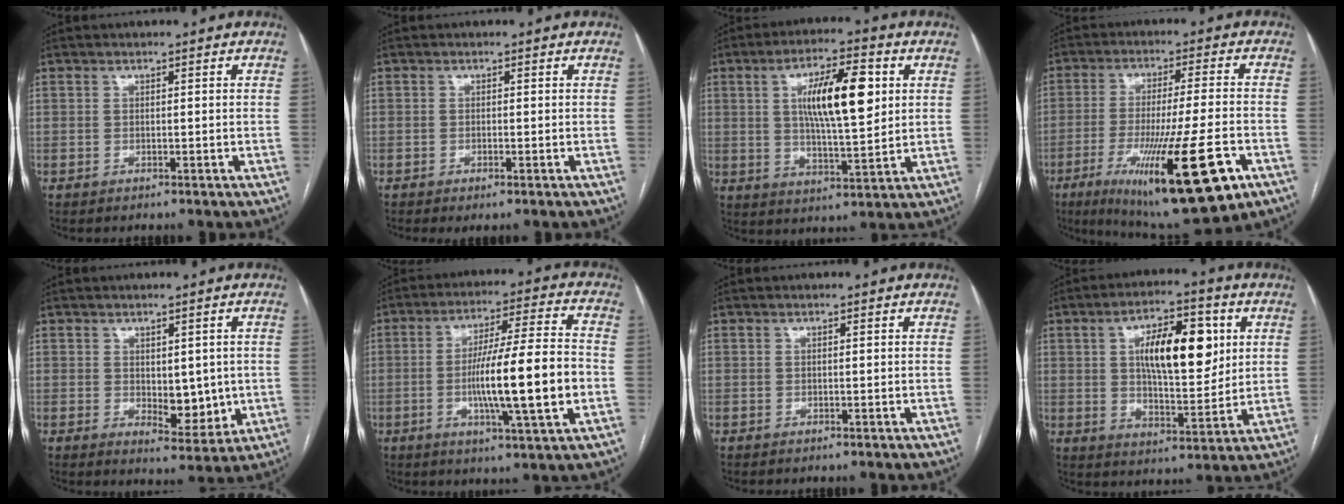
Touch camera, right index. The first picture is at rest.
{"total": 1.2, "force": [-0.7, 0.2, 1.0], "torque": [-0.016, -0.003, -0.008]}
{"total": 12.6, "force": [3.1, 3.0, 11.8], "torque": [-0.207, 0.008, 0.051]}
{"total": 20.7, "force": [-9.5, 2.2, 18.2], "torque": [-0.268, -0.043, -0.144]}
{"total": 6.1, "force": [0.0, 3.2, 5.2], "torque": [-0.069, -0.007, 0.016]}
{"total": 15.3, "force": [-2.7, 0.4, 15.1], "torque": [-0.257, -0.001, -0.046]}
{"total": 0.0}
{"total": 13.4, "force": [3.6, 4.9, 12.0], "torque": [-0.197, 0.014, 0.059]}